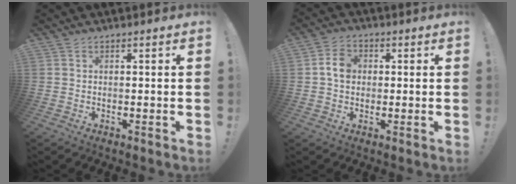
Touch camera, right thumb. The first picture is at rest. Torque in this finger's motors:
{"motor_torque": [0.04, 0.04, 0.10, 0.16, 0.02]}